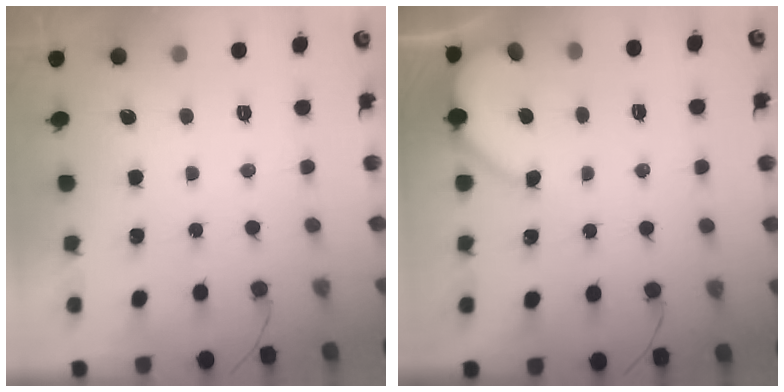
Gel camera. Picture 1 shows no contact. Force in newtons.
{"total": 2.9, "press": 2.8, "slide": 0.4}